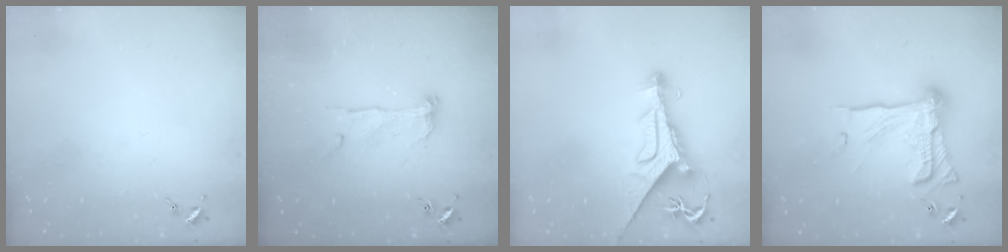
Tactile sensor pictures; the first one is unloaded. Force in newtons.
{"total": 9.0, "press": 9.0, "slide": 0.6}
{"total": 10.8, "press": 10.7, "slide": 1.3}
{"total": 19.3, "press": 19.2, "slide": 0.9}